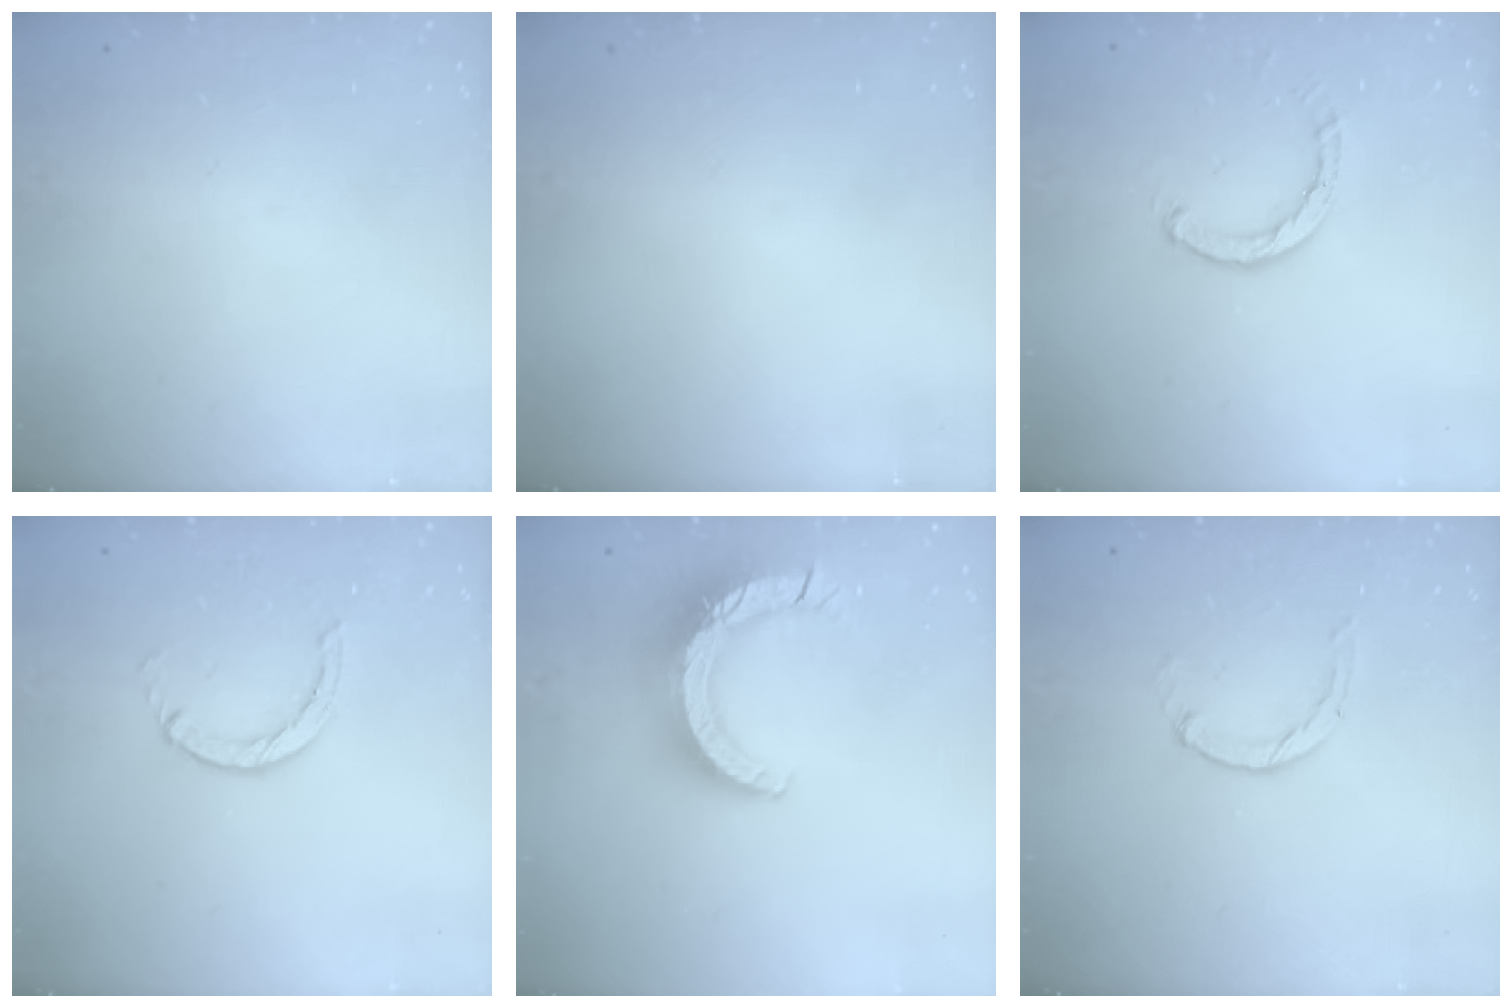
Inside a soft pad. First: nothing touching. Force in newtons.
{"total": 0.0}
{"total": 2.6, "press": 2.6, "slide": 0.3}
{"total": 1.2, "press": 1.2, "slide": 0.2}
{"total": 14.0, "press": 13.9, "slide": 1.3}
{"total": 0.8, "press": 0.7, "slide": 0.2}